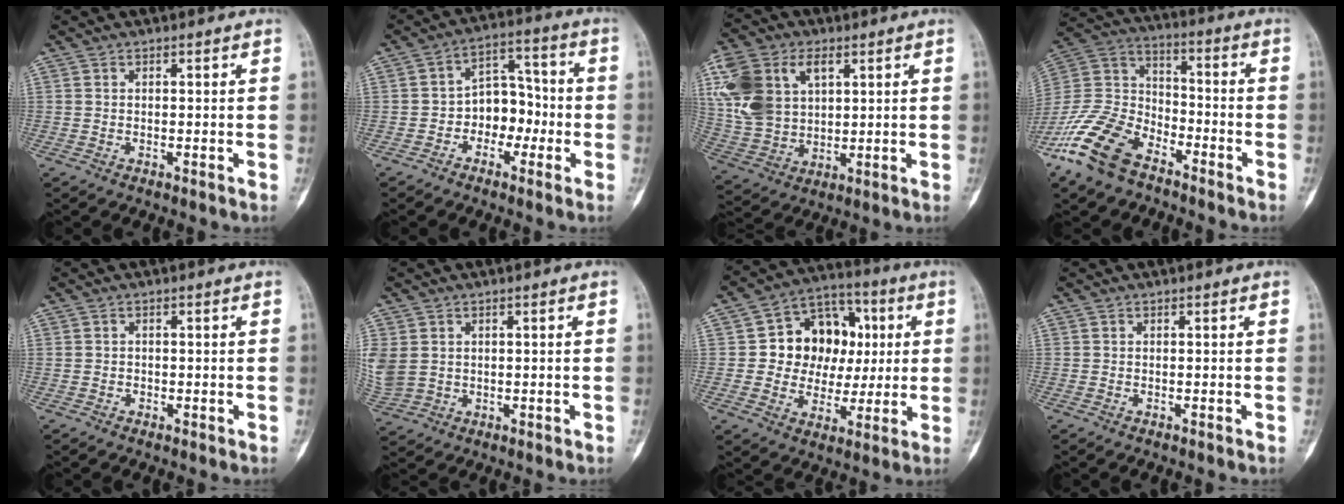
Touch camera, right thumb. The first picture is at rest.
{"total": 8.7, "force": [-2.4, 6.4, 5.3], "torque": [-0.037, 0.046, -0.052]}
{"total": 16.4, "force": [5.2, 11.3, 10.7], "torque": [-0.215, 0.004, 0.105]}
{"total": 17.0, "force": [-11.2, 9.0, 9.0], "torque": [-0.183, 0.058, -0.222]}
{"total": 0.7, "force": [-0.3, 0.6, 0.1], "torque": [0.001, 0.003, -0.007]}
{"total": 8.0, "force": [1.1, 6.6, 4.4], "torque": [-0.120, 0.002, 0.039]}
{"total": 15.4, "force": [2.2, 12.5, 8.6], "torque": [-0.070, 0.016, 0.038]}
{"total": 0.0}